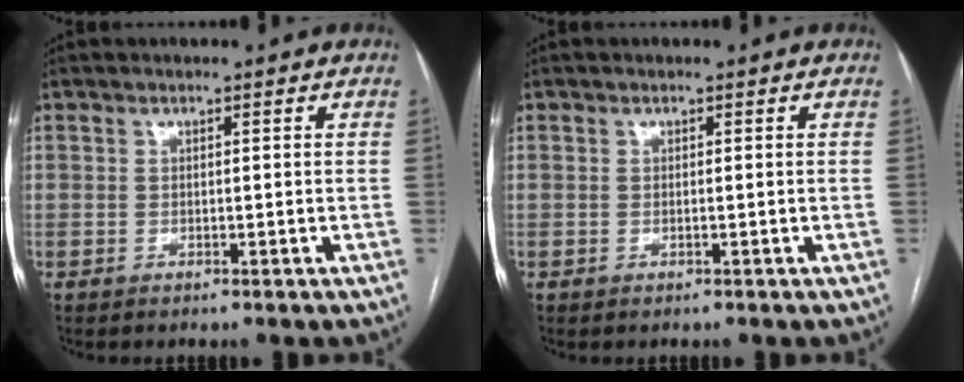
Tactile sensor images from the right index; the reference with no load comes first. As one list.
[{"total": 0.0}]